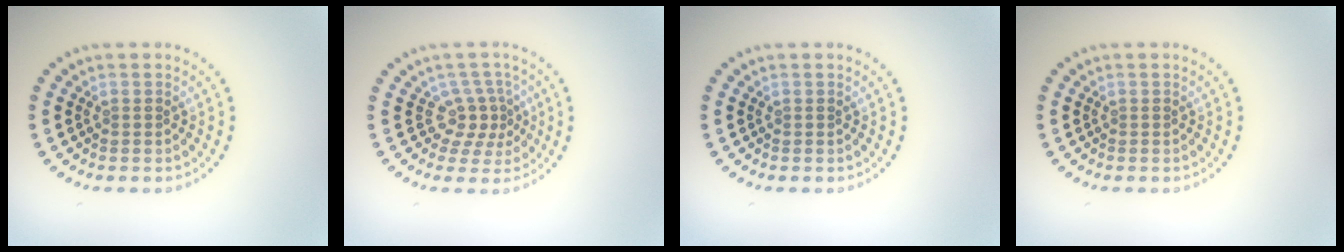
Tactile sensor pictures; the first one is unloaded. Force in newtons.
{"total": 2.7, "press": 1.9, "slide": 1.9}
{"total": 0.0}
{"total": 0.0}